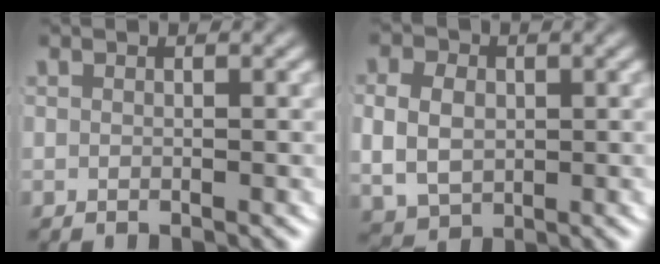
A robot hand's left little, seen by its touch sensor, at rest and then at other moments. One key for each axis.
{"total": 5.6, "fx": 0.1, "fy": 4.8, "fz": 3.0, "tx": -0.062, "ty": -0.014, "tz": 0.011}